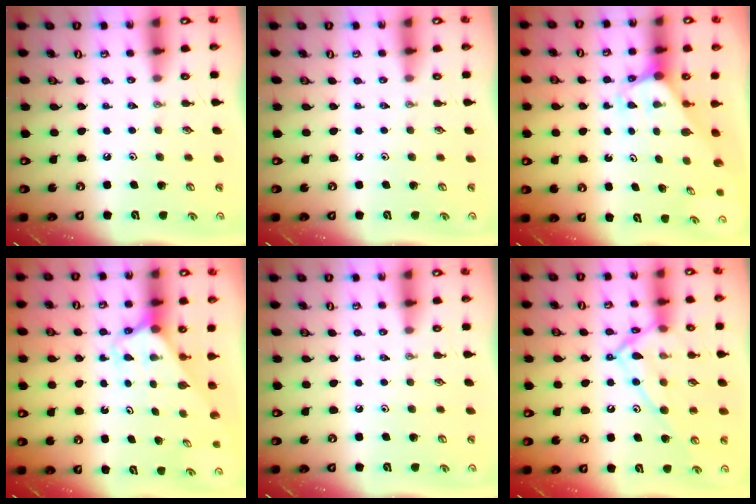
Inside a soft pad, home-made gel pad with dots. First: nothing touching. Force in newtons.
{"total": 0.0}
{"total": 1.9, "press": 1.9, "slide": 0.1}
{"total": 2.5, "press": 2.5, "slide": 0.1}
{"total": 0.0}
{"total": 16.4, "press": 16.4, "slide": 1.1}